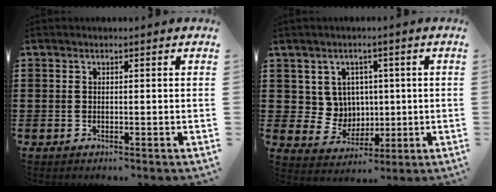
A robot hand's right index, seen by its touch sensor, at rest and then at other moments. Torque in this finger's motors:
{"motor_torque": [0.21, 0.59, 0.02, -0.01]}